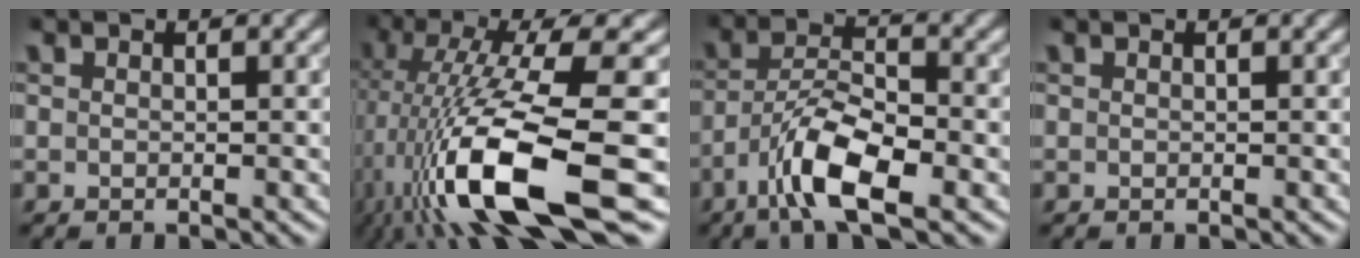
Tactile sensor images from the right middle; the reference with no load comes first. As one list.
[{"total": 14.3, "force": [-4.6, 3.7, 13.0], "torque": [-0.244, -0.017, -0.070]}, {"total": 6.7, "force": [-3.7, 2.0, 5.2], "torque": [-0.097, 0.005, -0.075]}, {"total": 0.0}]